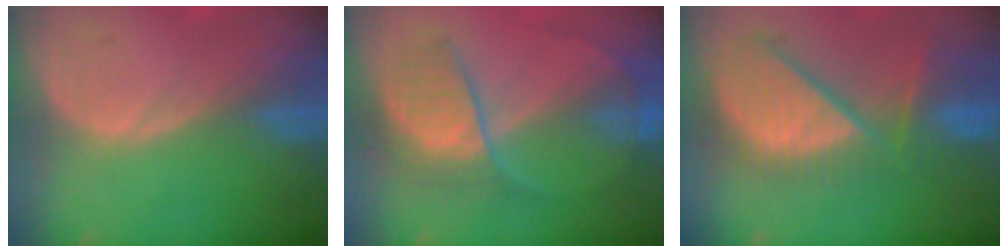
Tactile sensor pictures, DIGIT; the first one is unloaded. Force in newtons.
{"total": 6.6, "press": 6.5, "slide": 1.5}
{"total": 10.5, "press": 9.7, "slide": 3.8}